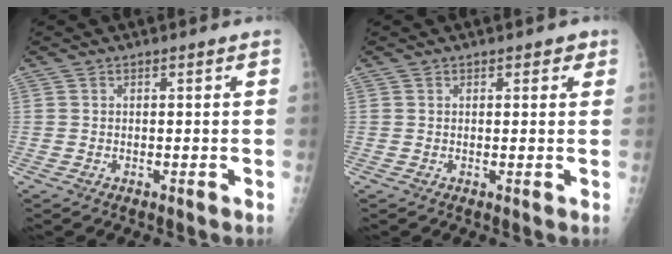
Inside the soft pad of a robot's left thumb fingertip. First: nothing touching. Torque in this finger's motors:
{"motor_torque": [-0.16, 0.01, -0.20, -0.22, -0.03]}